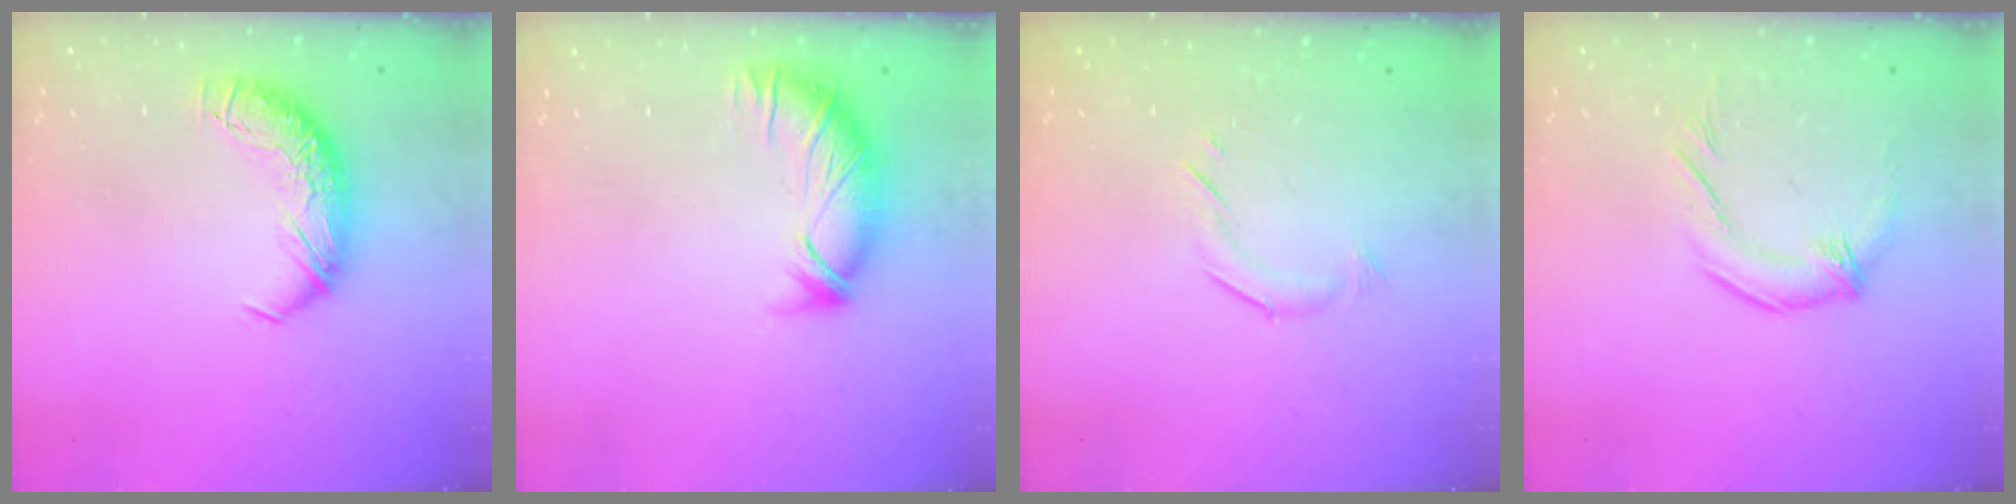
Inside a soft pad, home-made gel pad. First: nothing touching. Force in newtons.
{"total": 3.3, "press": 3.1, "slide": 1.2}
{"total": 5.5, "press": 5.4, "slide": 1.2}
{"total": 1.1, "press": 0.9, "slide": 0.7}